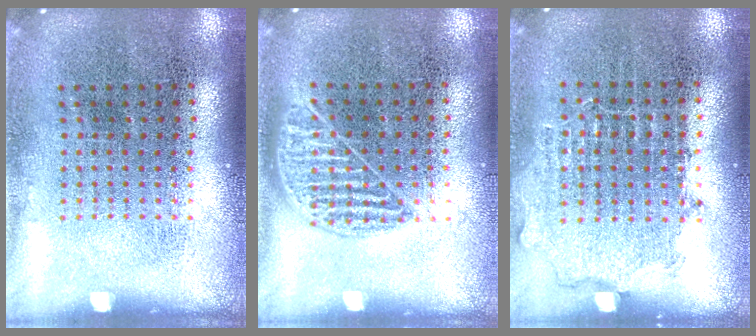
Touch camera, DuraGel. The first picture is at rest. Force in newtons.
{"total": 1.0, "press": 0.8, "slide": 0.5}
{"total": 0.8, "press": 0.7, "slide": 0.3}